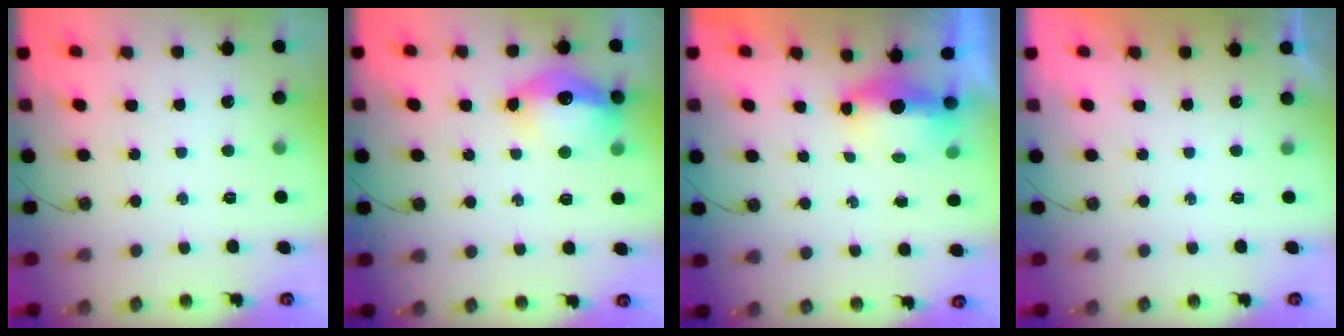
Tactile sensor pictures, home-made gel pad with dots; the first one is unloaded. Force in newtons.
{"total": 13.4, "press": 13.4, "slide": 1.2}
{"total": 14.7, "press": 7.2, "slide": 12.8}
{"total": 0.0}